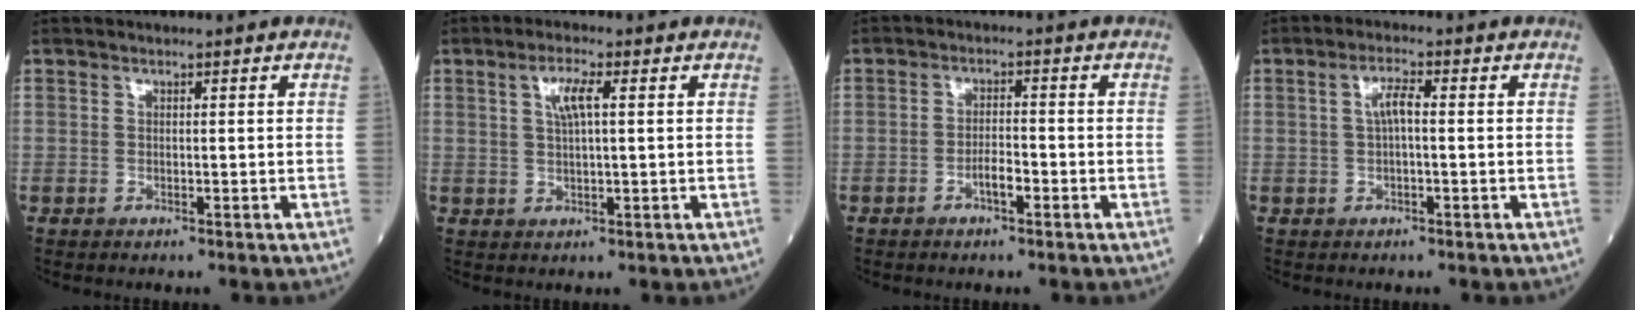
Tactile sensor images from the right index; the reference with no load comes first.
{"total": 3.8, "force": [1.3, 0.8, 3.5], "torque": [-0.069, 0.007, 0.023]}
{"total": 2.6, "force": [-1.4, 0.7, 2.2], "torque": [-0.033, 0.004, -0.024]}
{"total": 2.9, "force": [0.2, 0.7, 2.8], "torque": [-0.057, 0.012, 0.004]}